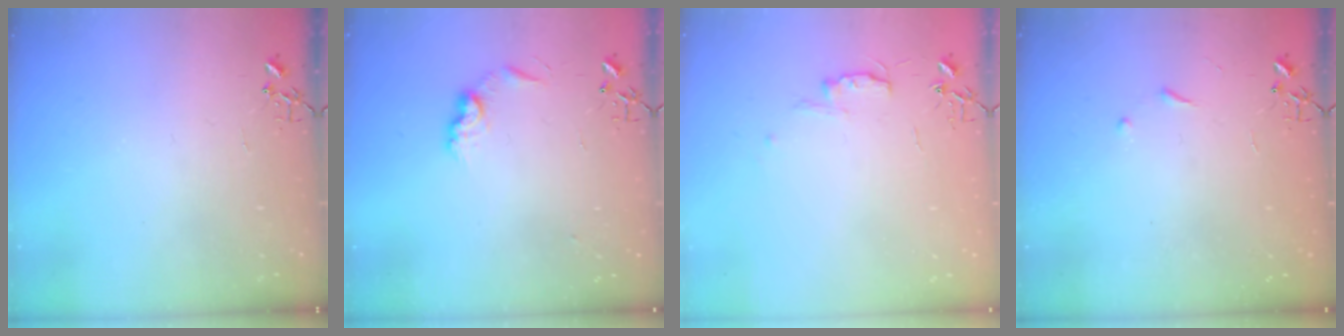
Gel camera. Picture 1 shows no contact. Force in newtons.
{"total": 8.4, "press": 8.4, "slide": 0.3}
{"total": 5.8, "press": 5.7, "slide": 0.7}
{"total": 4.0, "press": 3.9, "slide": 0.6}